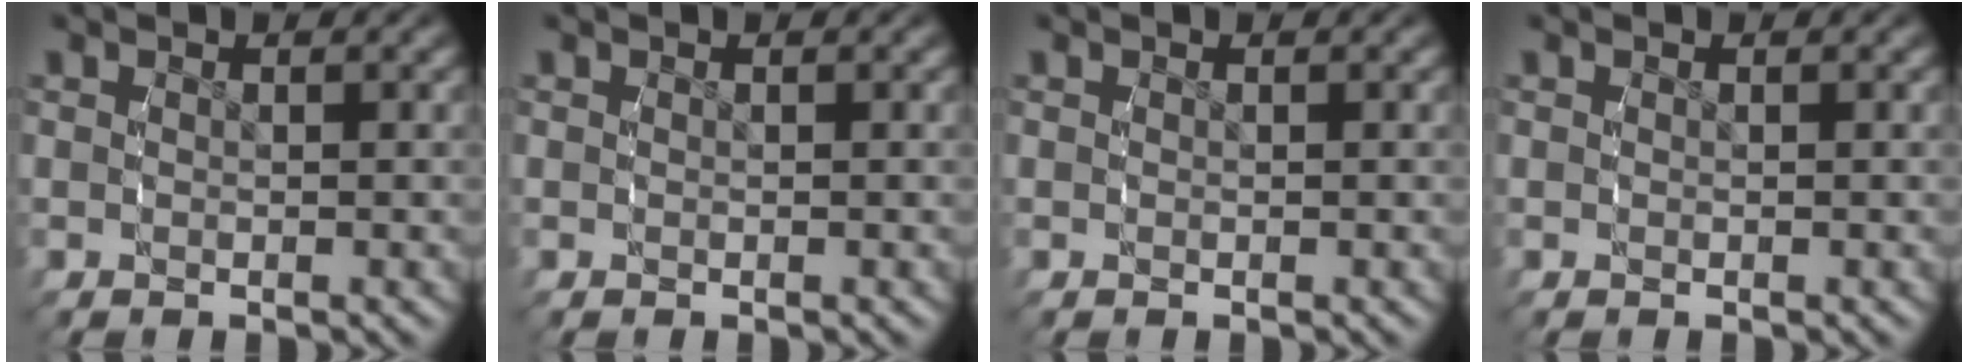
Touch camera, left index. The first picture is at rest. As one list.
[{"total": 0.0}, {"total": 0.0}, {"total": 0.0}]